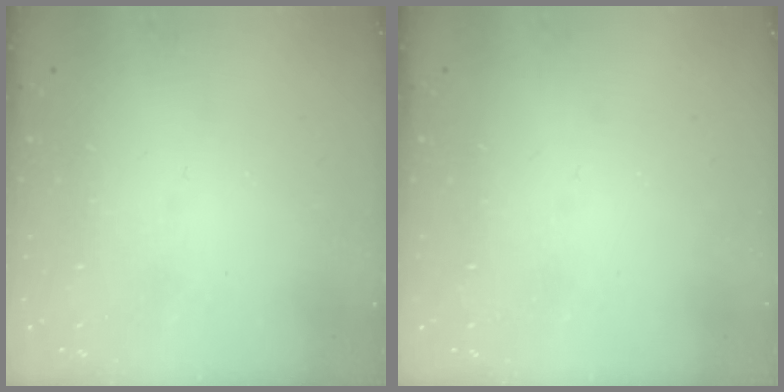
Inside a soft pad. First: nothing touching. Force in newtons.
{"total": 0.0}